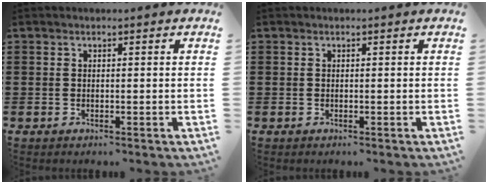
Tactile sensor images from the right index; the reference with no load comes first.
{"total": 0.0}